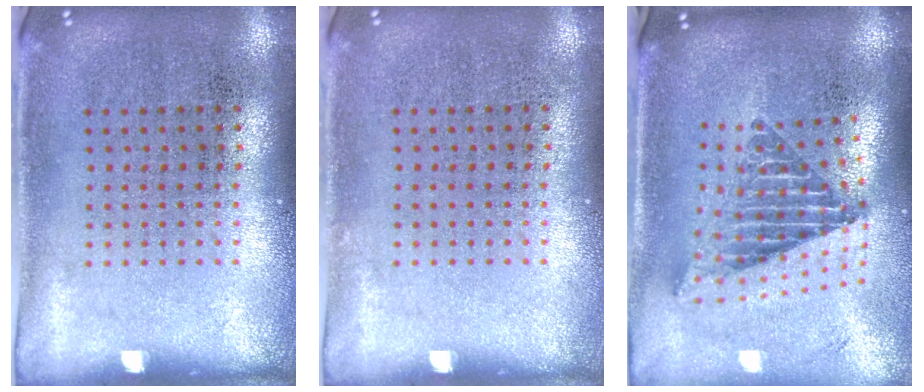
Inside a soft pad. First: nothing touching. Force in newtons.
{"total": 0.0}
{"total": 2.4, "press": 1.7, "slide": 1.8}